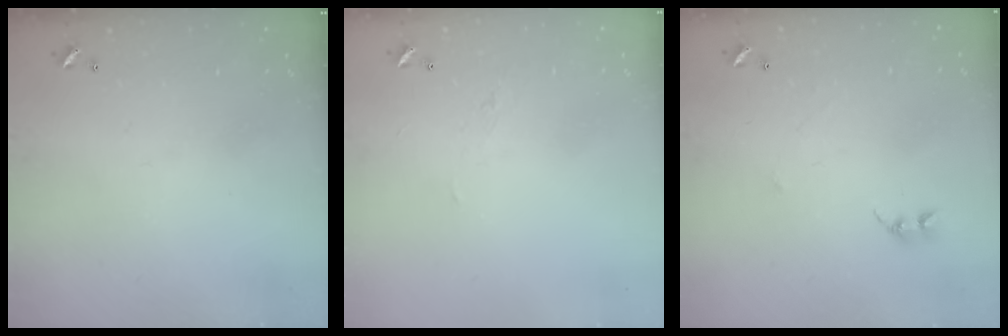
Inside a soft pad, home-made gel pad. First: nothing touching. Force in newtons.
{"total": 2.0, "press": 1.9, "slide": 0.5}
{"total": 2.6, "press": 2.6, "slide": 0.3}